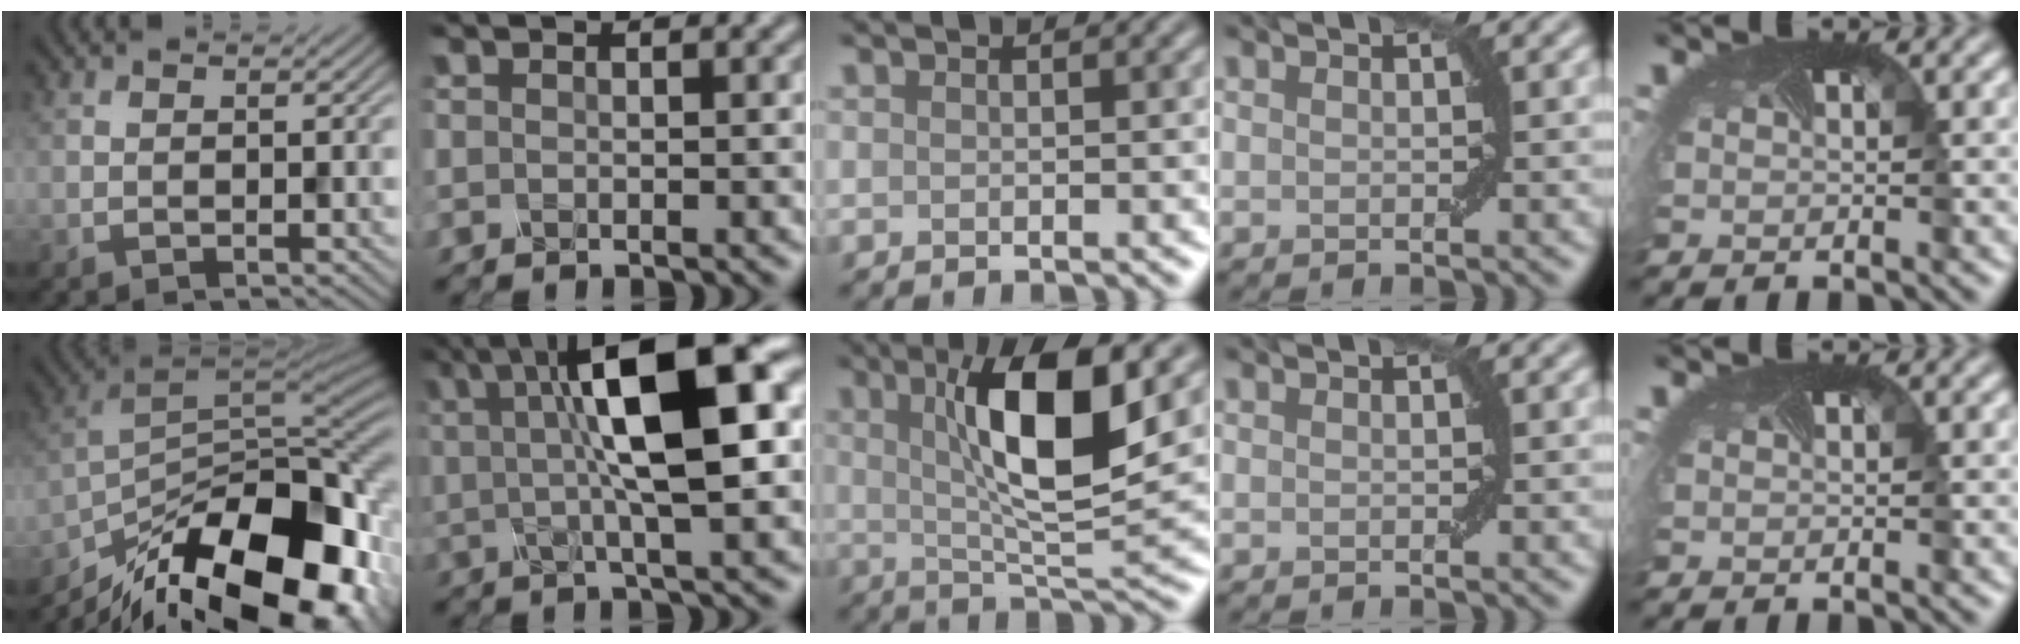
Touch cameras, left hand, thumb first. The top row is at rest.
{"thumb": {"total": 19.4, "force": [-12.0, 8.2, 12.9], "torque": [-0.227, -0.037, -0.186]}, "index": {"total": 11.8, "force": [2.9, 3.0, 11.0], "torque": [-0.166, 0.019, 0.046]}, "middle": {"total": 9.5, "force": [2.6, 2.3, 8.8], "torque": [-0.138, -0.004, 0.047]}}